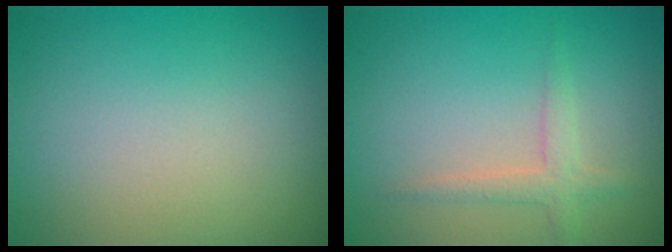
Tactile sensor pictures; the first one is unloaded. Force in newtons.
{"total": 1.9, "press": 1.9, "slide": 0.1}